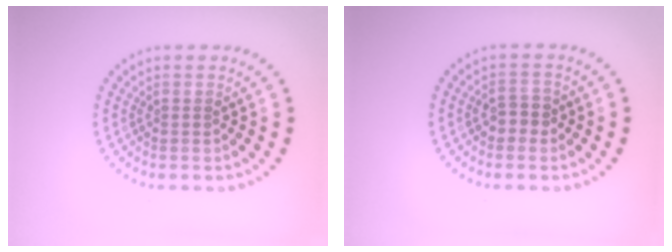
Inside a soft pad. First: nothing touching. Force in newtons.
{"total": 1.8, "press": 1.7, "slide": 0.3}